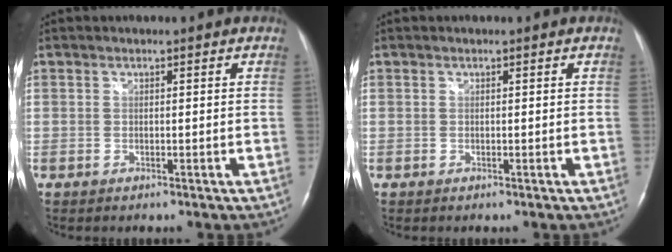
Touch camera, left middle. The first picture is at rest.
{"total": 0.0}